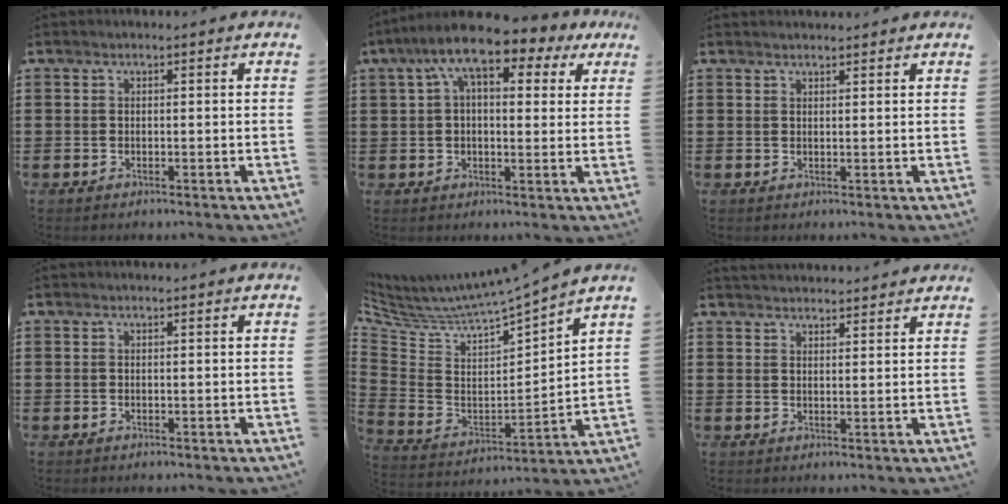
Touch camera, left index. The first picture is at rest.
{"total": 9.7, "force": [5.6, 3.5, 7.2], "torque": [-0.148, -0.005, 0.095]}
{"total": 1.0, "force": [1.0, 0.0, 0.1], "torque": [-0.004, -0.002, 0.020]}
{"total": 0.0}
{"total": 4.9, "force": [4.7, 0.3, 1.4], "torque": [-0.058, -0.055, 0.071]}
{"total": 2.4, "force": [2.4, -0.2, -0.1], "torque": [-0.003, -0.006, 0.046]}